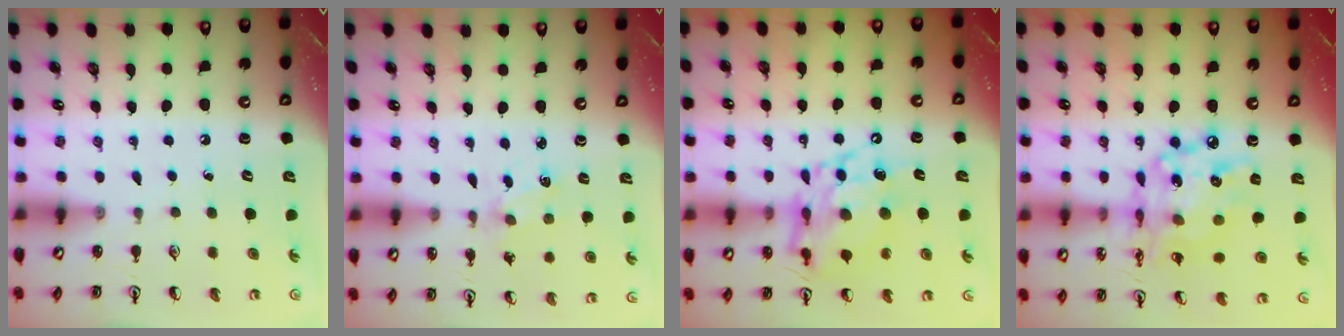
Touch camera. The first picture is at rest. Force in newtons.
{"total": 1.9, "press": 1.9, "slide": 0.4}
{"total": 13.7, "press": 13.6, "slide": 1.2}
{"total": 16.0, "press": 16.0, "slide": 1.4}